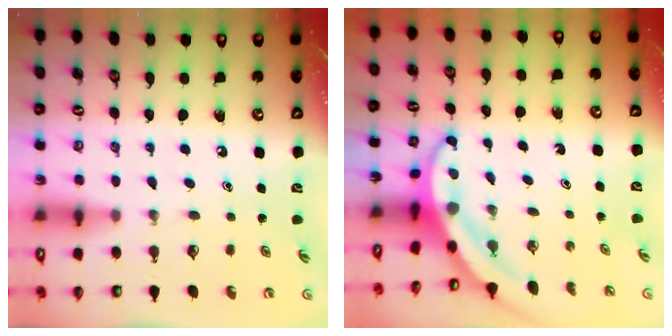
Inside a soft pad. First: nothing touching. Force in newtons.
{"total": 3.8, "press": 3.8, "slide": 0.5}